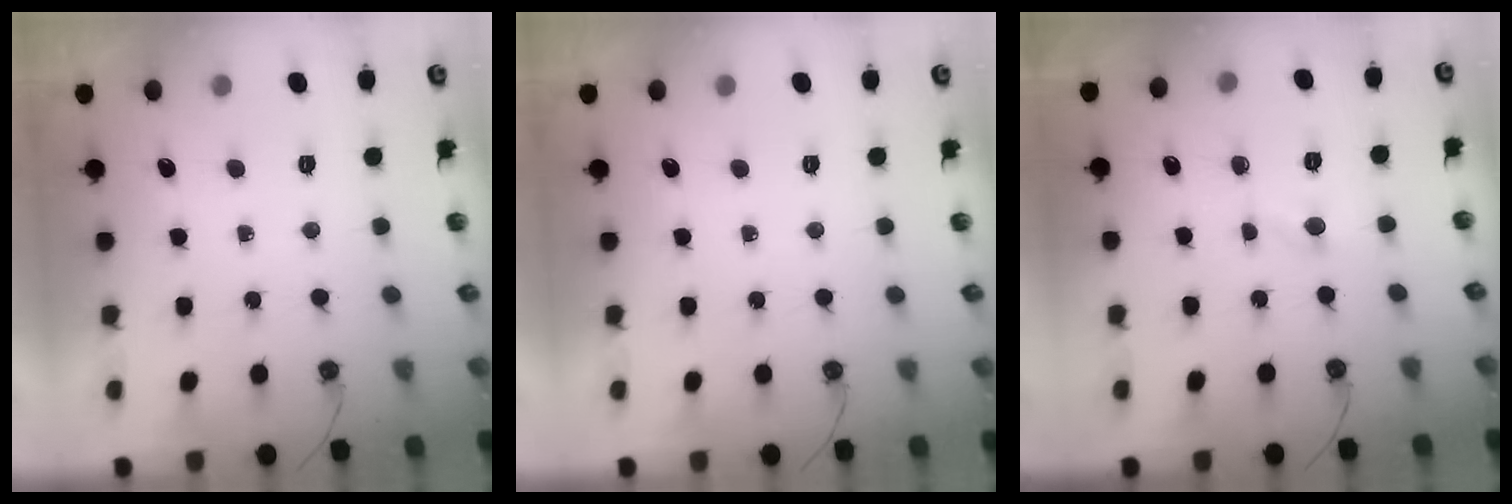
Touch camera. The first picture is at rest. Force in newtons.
{"total": 0.0}
{"total": 1.8, "press": 1.8, "slide": 0.2}